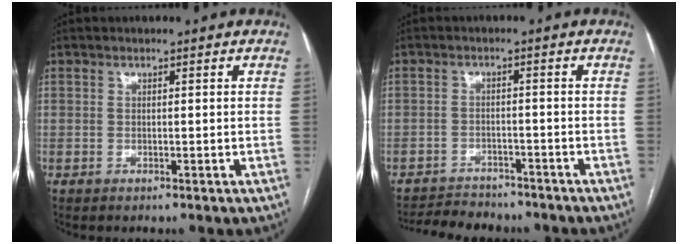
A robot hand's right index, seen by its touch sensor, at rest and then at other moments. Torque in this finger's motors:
{"motor_torque": [0.08, -0.22, 0.17, 0.02]}